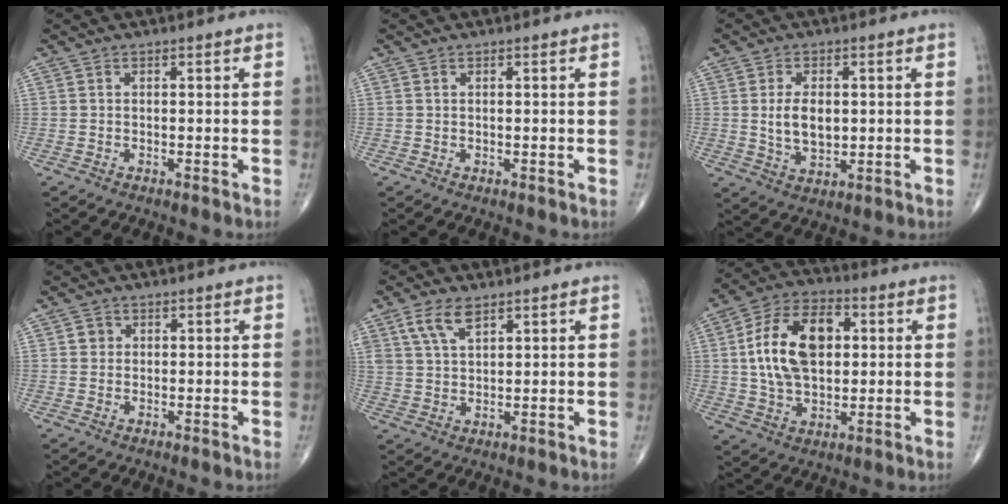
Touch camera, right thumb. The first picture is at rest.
{"total": 0.0}
{"total": 7.0, "force": [0.5, 4.2, 5.6], "torque": [-0.087, -0.010, 0.016]}
{"total": 1.6, "force": [0.4, 1.5, 0.4], "torque": [0.001, 0.001, 0.002]}
{"total": 6.3, "force": [3.6, 3.1, 4.1], "torque": [-0.077, -0.011, 0.074]}
{"total": 17.1, "force": [2.6, 10.6, 13.2], "torque": [-0.216, 0.014, 0.041]}